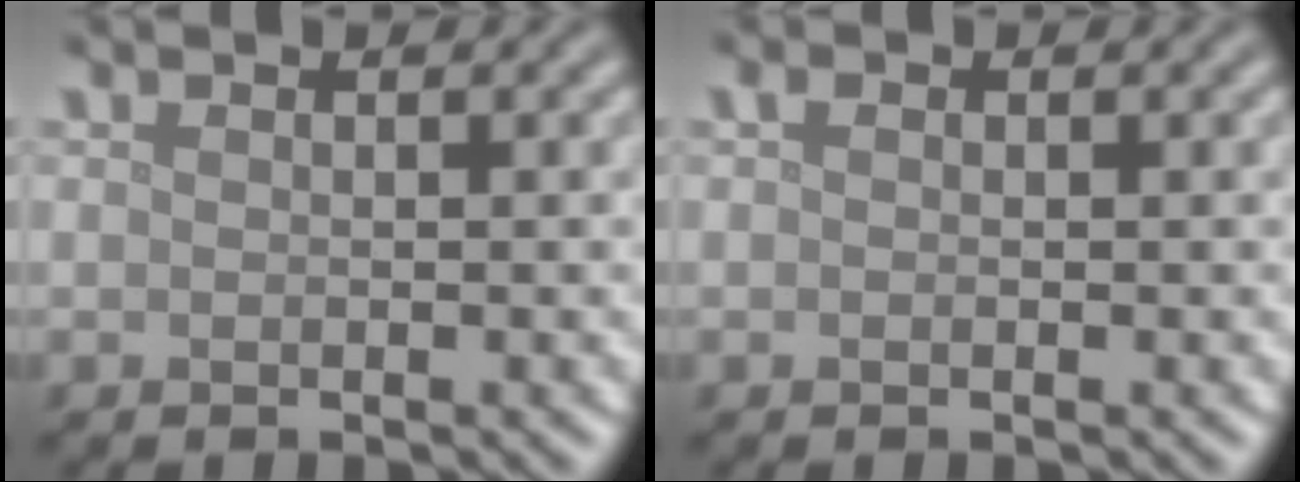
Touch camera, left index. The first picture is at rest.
{"total": 0.6, "force": [0.2, 0.5, 0.3], "torque": [-0.005, 0.000, 0.000]}